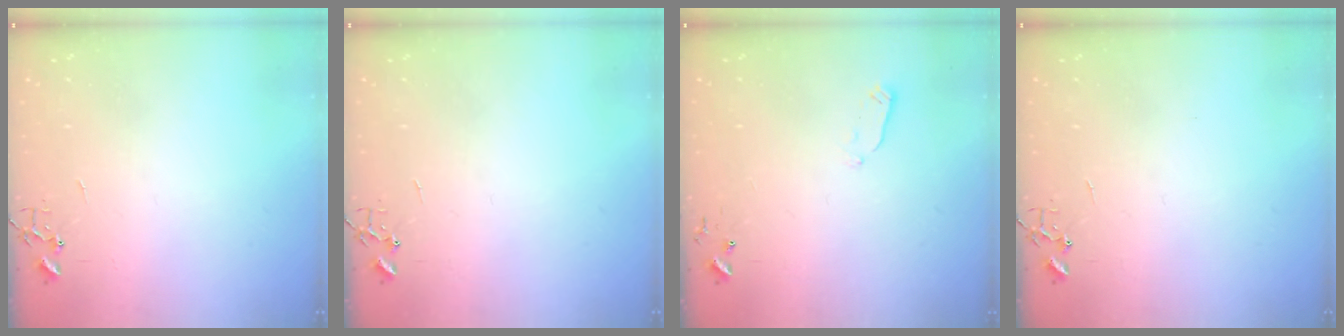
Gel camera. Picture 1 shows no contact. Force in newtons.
{"total": 0.0}
{"total": 2.7, "press": 2.6, "slide": 0.4}
{"total": 0.0}